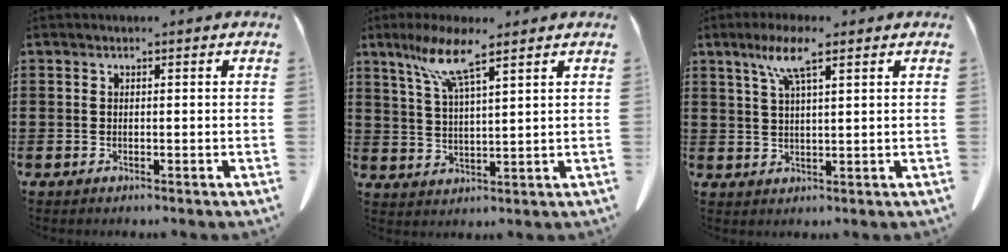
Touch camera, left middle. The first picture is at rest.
{"total": 7.7, "force": [5.1, 0.5, 5.7], "torque": [-0.125, -0.006, 0.089]}
{"total": 6.0, "force": [3.5, 0.7, 4.8], "torque": [-0.102, 0.006, 0.059]}